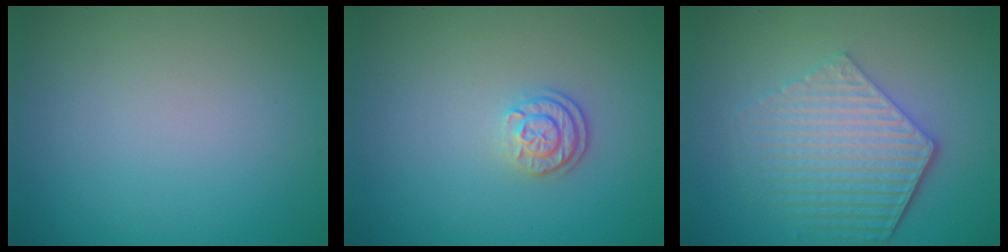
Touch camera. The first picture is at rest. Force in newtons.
{"total": 2.2, "press": 1.8, "slide": 1.3}
{"total": 5.6, "press": 4.3, "slide": 3.6}